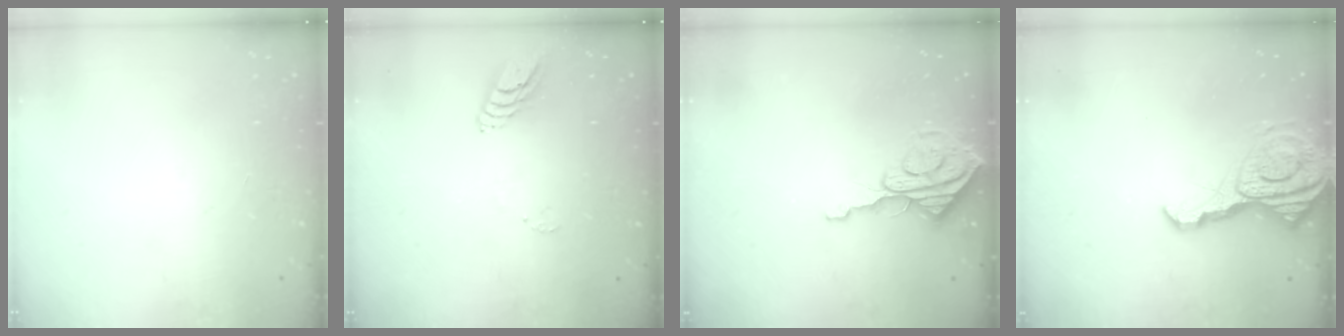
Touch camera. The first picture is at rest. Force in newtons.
{"total": 6.0, "press": 6.0, "slide": 0.5}
{"total": 8.6, "press": 8.5, "slide": 0.7}
{"total": 12.8, "press": 12.8, "slide": 1.0}